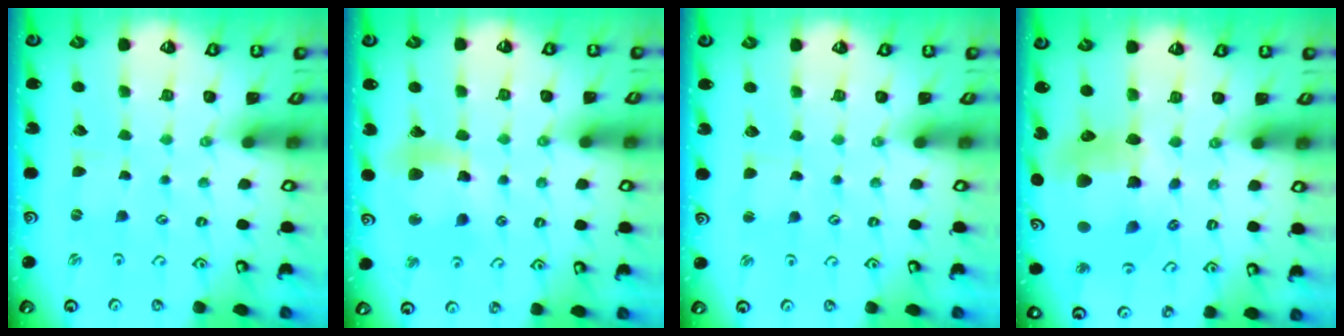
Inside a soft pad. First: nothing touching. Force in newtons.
{"total": 10.4, "press": 10.2, "slide": 2.0}
{"total": 1.7, "press": 1.7, "slide": 0.2}
{"total": 14.0, "press": 13.8, "slide": 2.2}